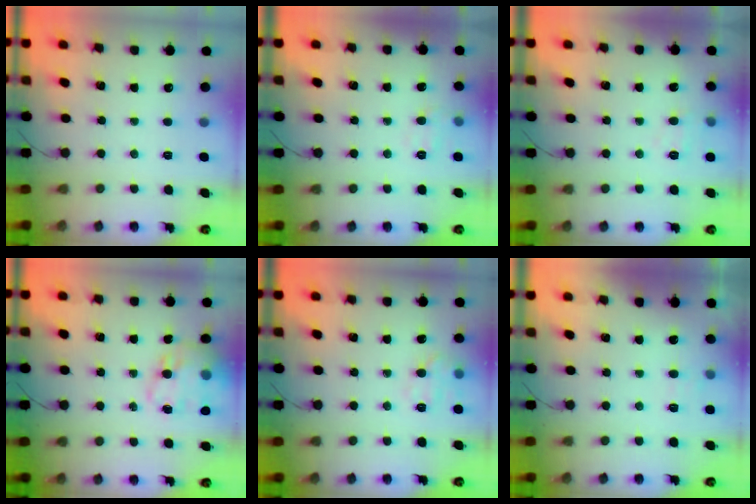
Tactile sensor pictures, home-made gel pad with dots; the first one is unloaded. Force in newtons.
{"total": 6.8, "press": 6.7, "slide": 0.9}
{"total": 4.8, "press": 4.6, "slide": 1.2}
{"total": 17.3, "press": 16.9, "slide": 3.9}
{"total": 8.7, "press": 8.7, "slide": 0.3}
{"total": 6.2, "press": 6.0, "slide": 1.5}